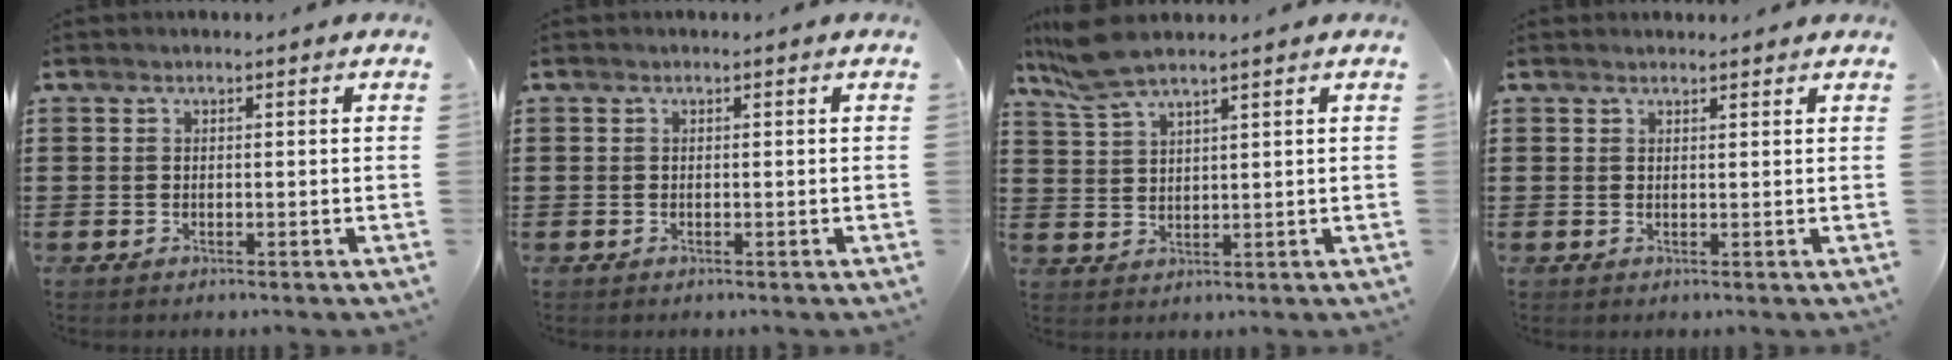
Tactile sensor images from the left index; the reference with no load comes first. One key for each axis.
{"total": 0.0}
{"total": 5.9, "fx": 4.7, "fy": 0.9, "fz": 3.4, "tx": -0.086, "ty": -0.005, "tz": 0.085}
{"total": 1.0, "fx": 1.0, "fy": 0.1, "fz": 0.1, "tx": -0.004, "ty": 0.000, "tz": 0.020}